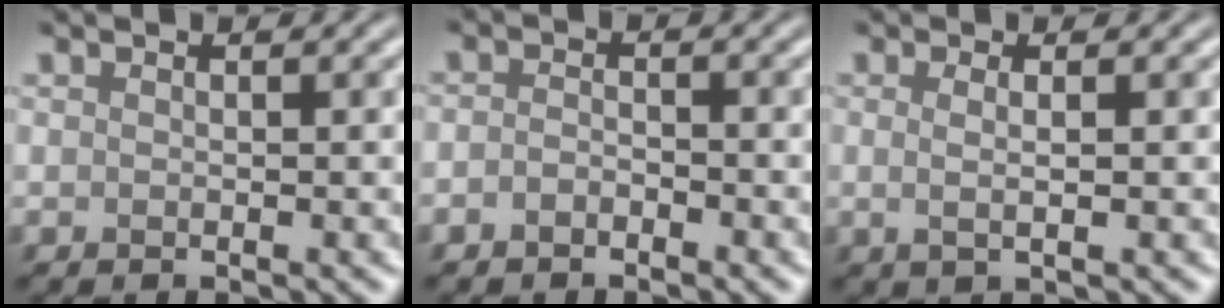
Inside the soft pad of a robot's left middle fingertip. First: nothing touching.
{"total": 1.3, "force": [-0.9, 0.7, 0.6], "torque": [-0.011, 0.002, -0.020]}
{"total": 1.6, "force": [0.2, 0.5, 1.5], "torque": [-0.025, -0.003, 0.000]}